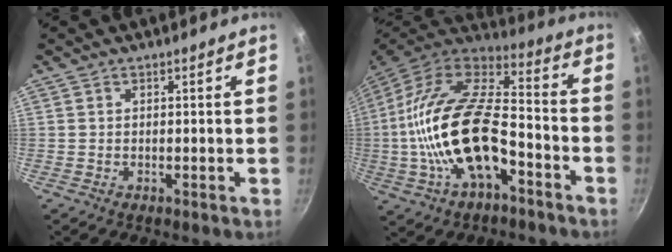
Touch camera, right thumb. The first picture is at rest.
{"total": 24.2, "force": [-6.4, 11.8, 20.1], "torque": [-0.374, 0.039, -0.126]}